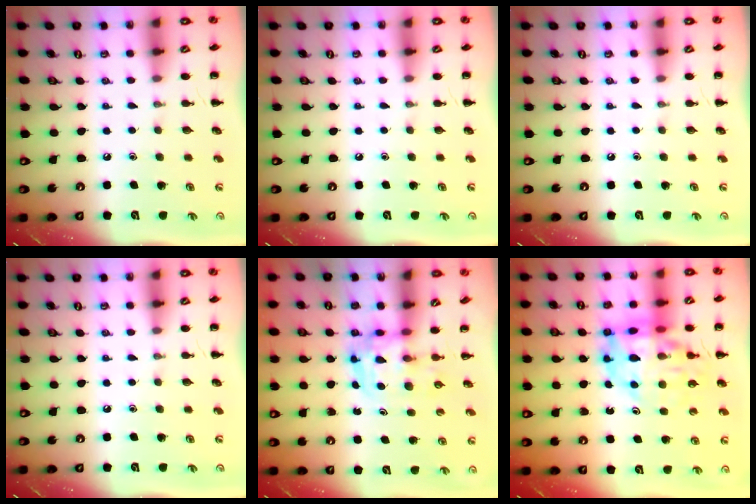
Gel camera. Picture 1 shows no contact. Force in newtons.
{"total": 0.0}
{"total": 0.0}
{"total": 0.0}
{"total": 3.7, "press": 3.6, "slide": 0.6}
{"total": 17.9, "press": 17.4, "slide": 4.5}